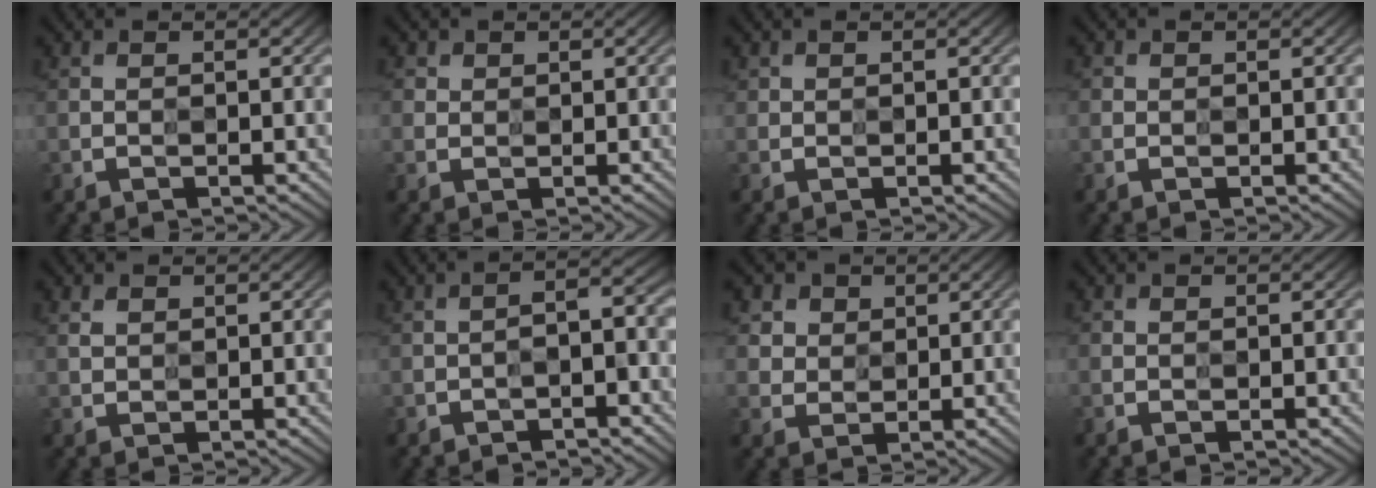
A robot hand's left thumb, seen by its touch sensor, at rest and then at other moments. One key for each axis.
{"total": 2.1, "fx": 1.3, "fy": 1.6, "fz": -0.1, "tx": -0.003, "ty": 0.000, "tz": 0.024}
{"total": 1.3, "fx": 0.9, "fy": 1.0, "fz": 0.1, "tx": -0.004, "ty": -0.001, "tz": 0.016}
{"total": 1.1, "fx": 0.3, "fy": 1.0, "fz": 0.1, "tx": 0.000, "ty": 0.000, "tz": 0.001}
{"total": 1.7, "fx": 1.3, "fy": 1.1, "fz": 0.3, "tx": -0.009, "ty": 0.001, "tz": 0.026}
{"total": 6.9, "fx": -3.3, "fy": 2.5, "fz": 5.5, "tx": -0.081, "ty": 0.001, "tz": -0.049}
{"total": 4.8, "fx": 2.9, "fy": 3.7, "fz": 0.6, "tx": -0.045, "ty": 0.003, "tz": 0.046}
{"total": 0.7, "fx": 0.1, "fy": 0.7, "fz": 0.1, "tx": 0.000, "ty": 0.000, "tz": -0.002}